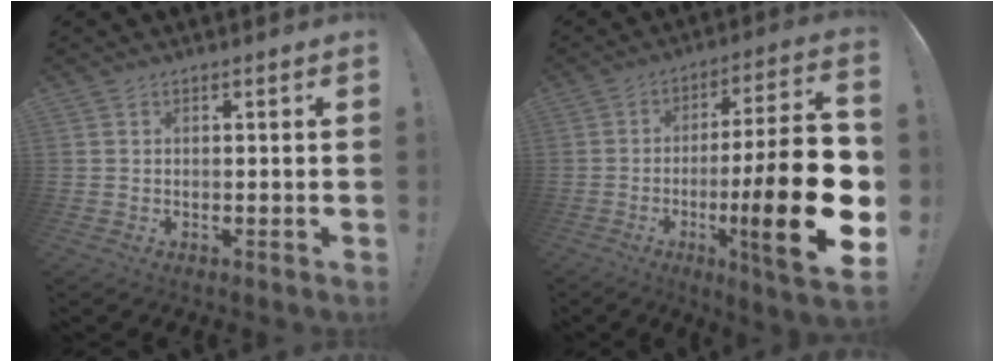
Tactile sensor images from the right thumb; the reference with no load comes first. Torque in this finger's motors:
{"motor_torque": [0.50, 1.07, 2.34, -0.43, 0.51]}